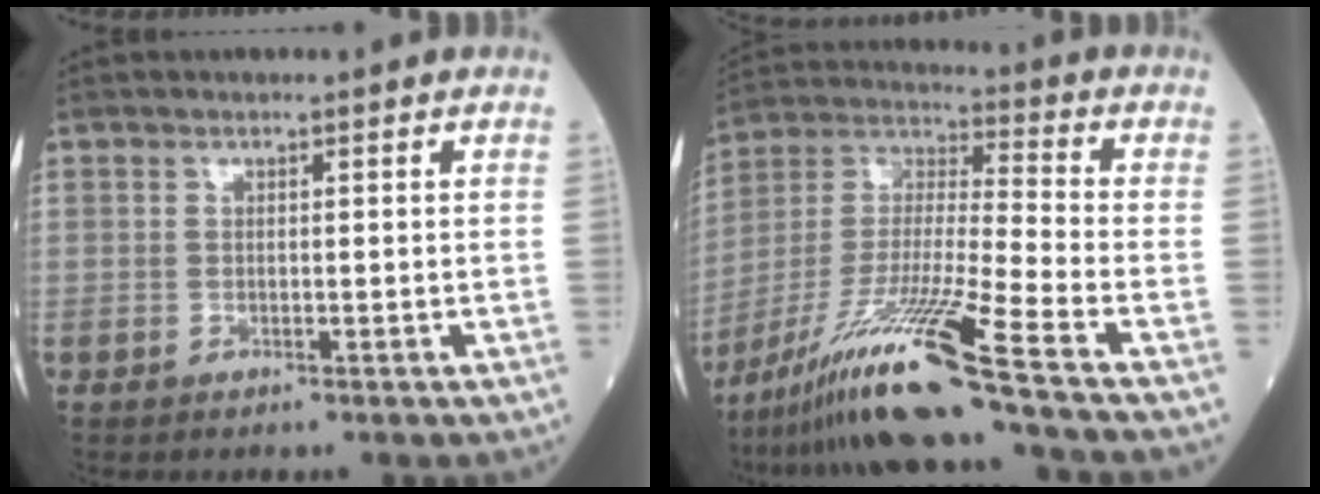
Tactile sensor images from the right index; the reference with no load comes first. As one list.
[{"total": 18.2, "force": [-12.6, -2.6, 12.8], "torque": [-0.278, -0.030, -0.234]}]